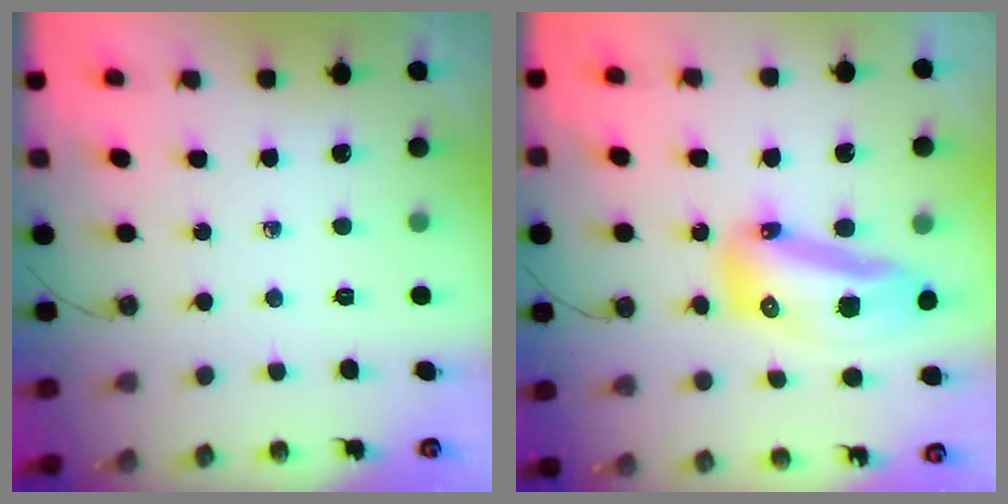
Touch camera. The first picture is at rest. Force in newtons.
{"total": 14.3, "press": 14.2, "slide": 1.7}